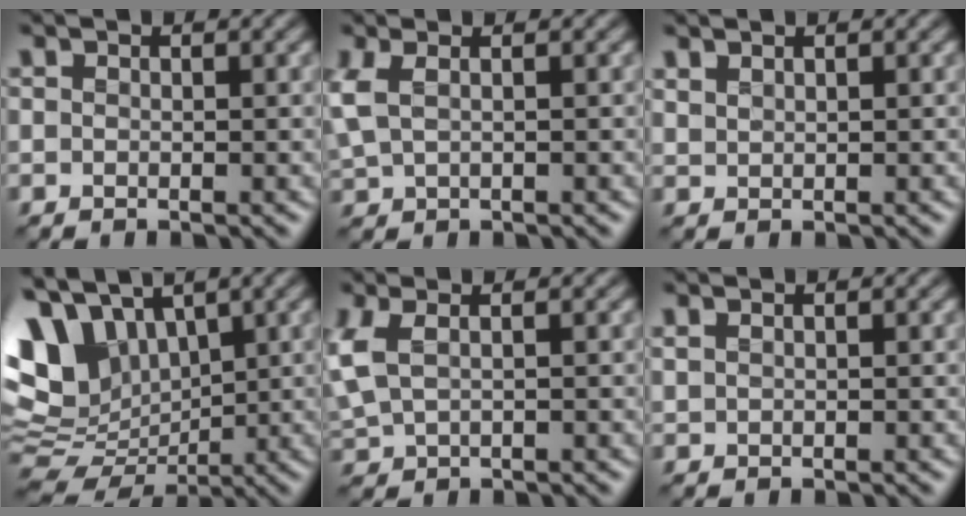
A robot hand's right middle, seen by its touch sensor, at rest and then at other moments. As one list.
[{"total": 2.7, "force": [0.4, 1.5, 2.3], "torque": [-0.068, 0.003, 0.015]}, {"total": 0.7, "force": [0.7, 0.2, 0.2], "torque": [-0.008, 0.003, 0.019]}, {"total": 9.8, "force": [3.7, 6.5, 6.4], "torque": [-0.132, 0.018, 0.066]}, {"total": 4.0, "force": [0.5, 2.2, 3.2], "torque": [-0.099, 0.001, 0.017]}, {"total": 0.5, "force": [0.3, 0.2, 0.4], "torque": [-0.009, 0.003, 0.010]}]